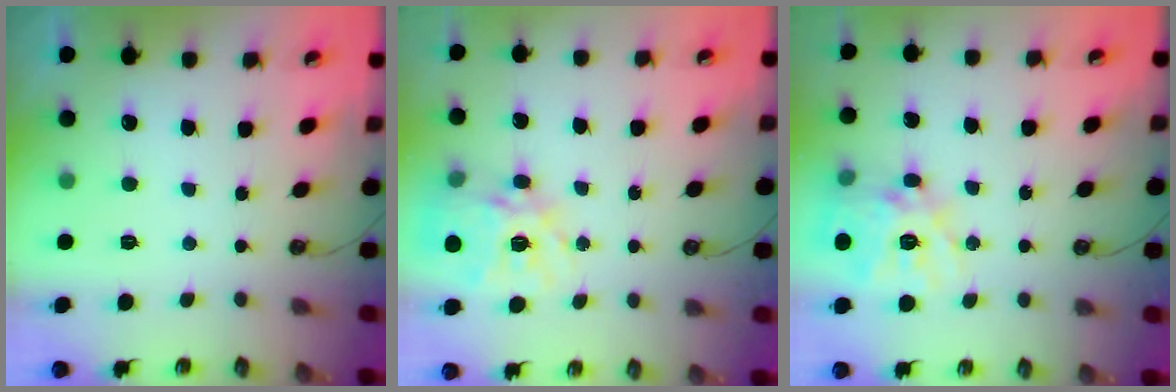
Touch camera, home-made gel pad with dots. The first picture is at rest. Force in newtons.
{"total": 16.9, "press": 16.9, "slide": 1.5}
{"total": 16.4, "press": 16.2, "slide": 2.5}